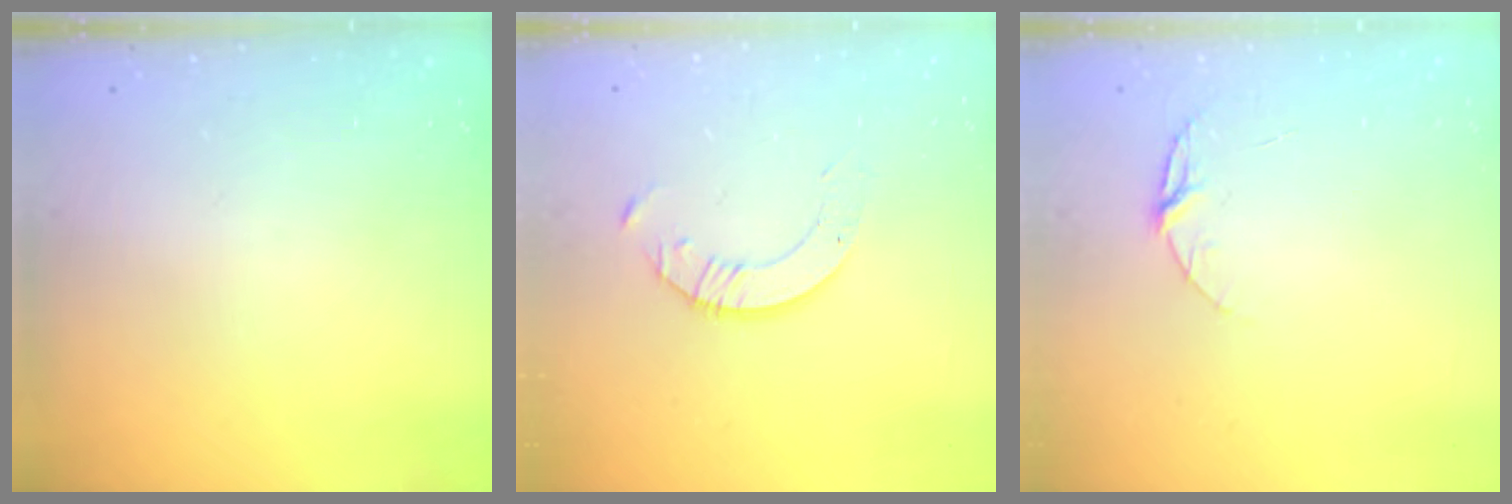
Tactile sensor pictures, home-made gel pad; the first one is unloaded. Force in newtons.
{"total": 3.4, "press": 3.4, "slide": 0.3}
{"total": 5.3, "press": 5.3, "slide": 0.5}